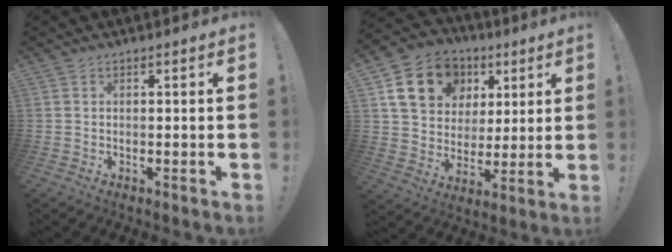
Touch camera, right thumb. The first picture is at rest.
{"total": 18.0, "force": [7.6, 14.1, 8.1], "torque": [-0.123, -0.020, 0.162]}